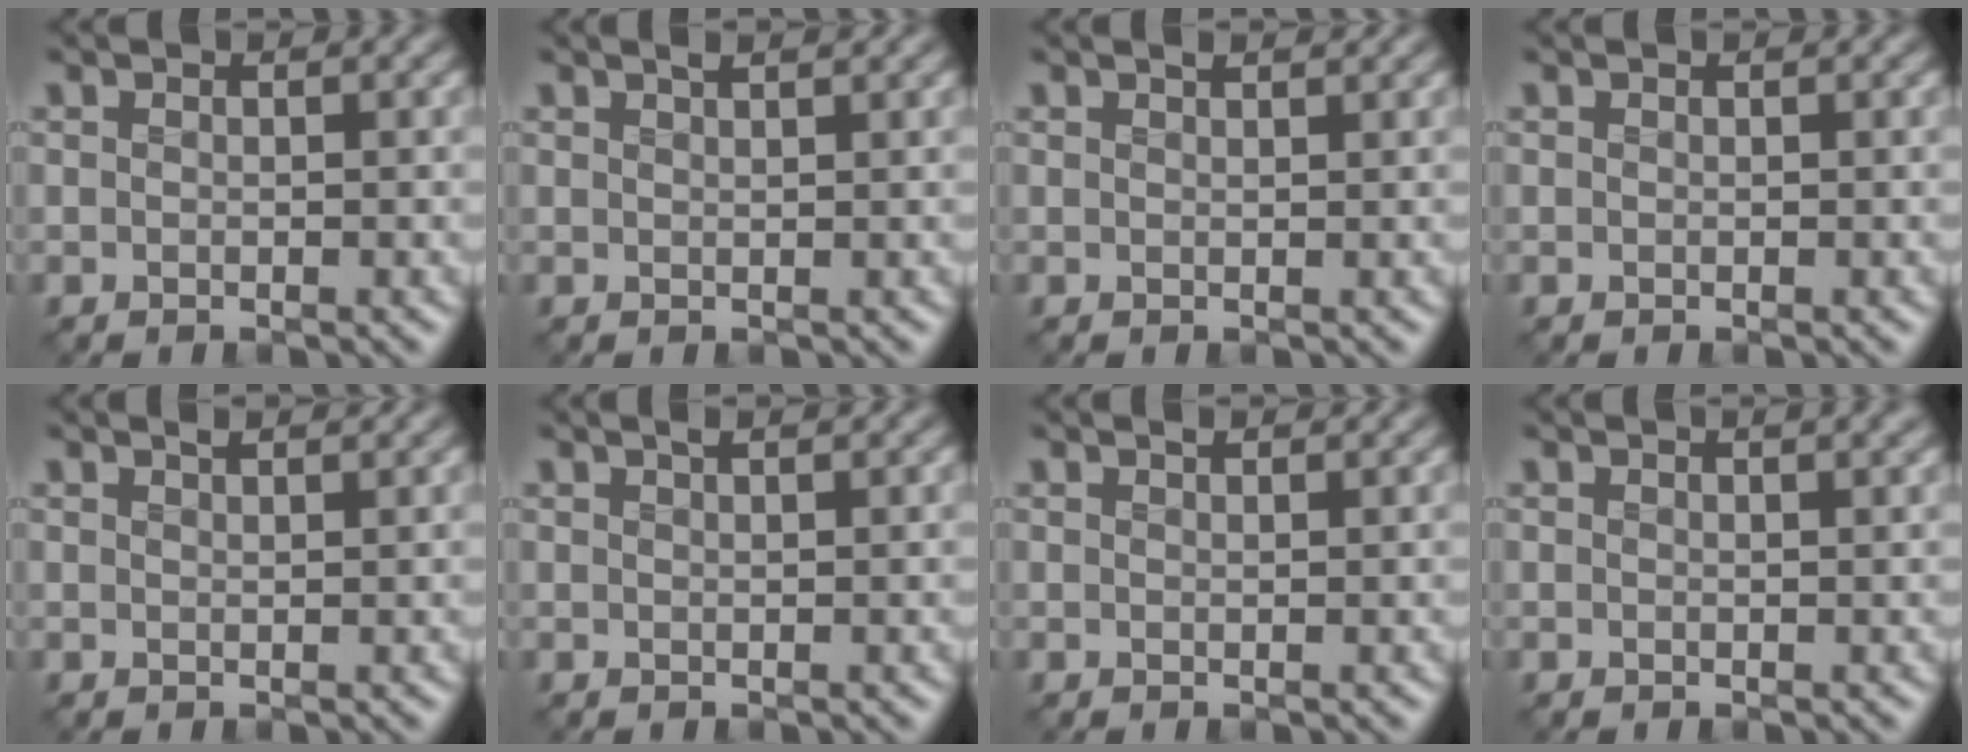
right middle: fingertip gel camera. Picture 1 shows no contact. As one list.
[{"total": 1.9, "force": [1.3, 0.7, 1.2], "torque": [-0.004, 0.002, 0.004]}, {"total": 1.1, "force": [1.0, 0.3, 0.6], "torque": [-0.009, -0.003, 0.009]}, {"total": 0.0}, {"total": 1.9, "force": [1.4, 0.7, 1.1], "torque": [-0.003, 0.002, 0.005]}, {"total": 1.8, "force": [1.2, 0.6, 1.1], "torque": [-0.005, 0.001, 0.004]}, {"total": 1.0, "force": [0.8, 0.2, 0.4], "torque": [-0.011, -0.005, 0.010]}, {"total": 2.1, "force": [1.4, 0.8, 1.5], "torque": [-0.008, 0.004, 0.012]}]